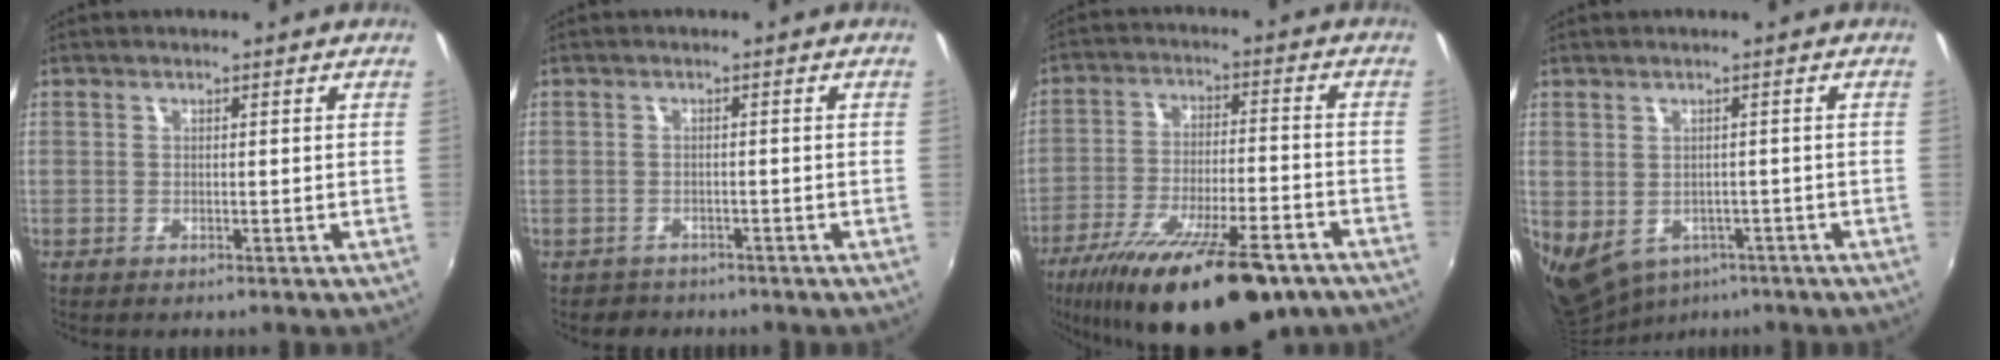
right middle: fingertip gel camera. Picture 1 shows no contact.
{"total": 2.5, "force": [-1.9, 1.6, 0.0], "torque": [-0.010, -0.001, -0.030]}
{"total": 23.5, "force": [-16.5, 6.6, 15.4], "torque": [-0.272, -0.047, -0.249]}
{"total": 8.8, "force": [-3.9, 6.6, 4.5], "torque": [-0.099, -0.031, -0.044]}